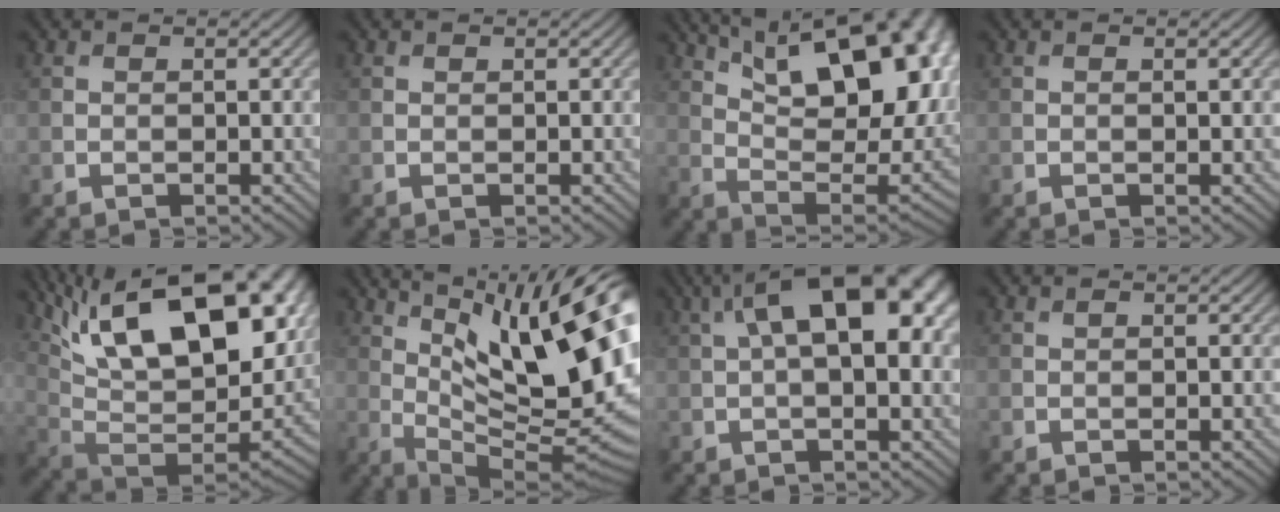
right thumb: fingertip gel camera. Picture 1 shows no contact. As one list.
[{"total": 0.0}, {"total": 22.2, "force": [10.3, 10.5, 16.6], "torque": [-0.233, 0.043, 0.171]}, {"total": 0.0}, {"total": 23.2, "force": [10.0, 11.1, 17.7], "torque": [-0.284, 0.045, 0.190]}, {"total": 19.4, "force": [6.2, 6.9, 17.1], "torque": [-0.243, 0.025, 0.104]}, {"total": 14.6, "force": [3.6, 6.6, 12.5], "torque": [-0.185, 0.026, 0.048]}, {"total": 0.0}]